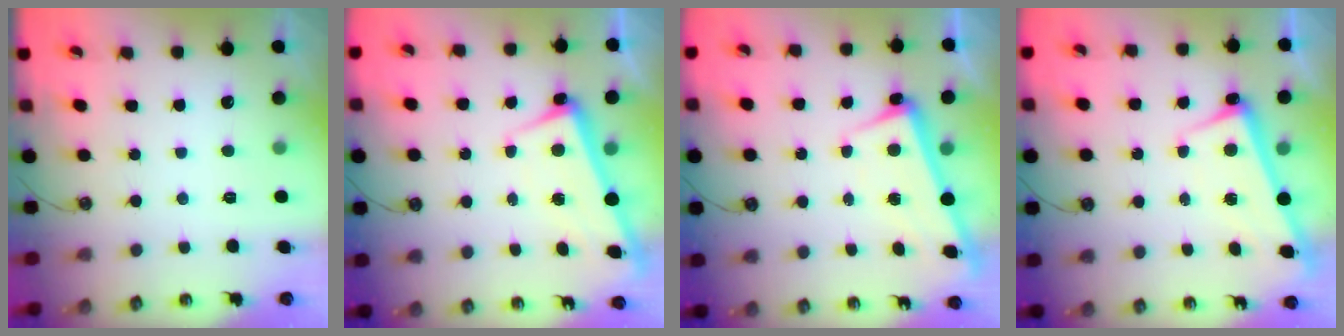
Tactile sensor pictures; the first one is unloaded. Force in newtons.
{"total": 2.2, "press": 2.1, "slide": 0.5}
{"total": 2.4, "press": 2.2, "slide": 0.9}
{"total": 2.5, "press": 2.4, "slide": 0.5}